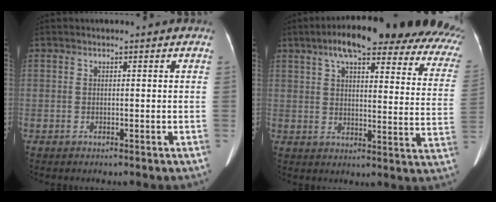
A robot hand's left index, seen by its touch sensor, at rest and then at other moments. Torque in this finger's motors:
{"motor_torque": [1.80, -0.34, 0.33, 0.21]}